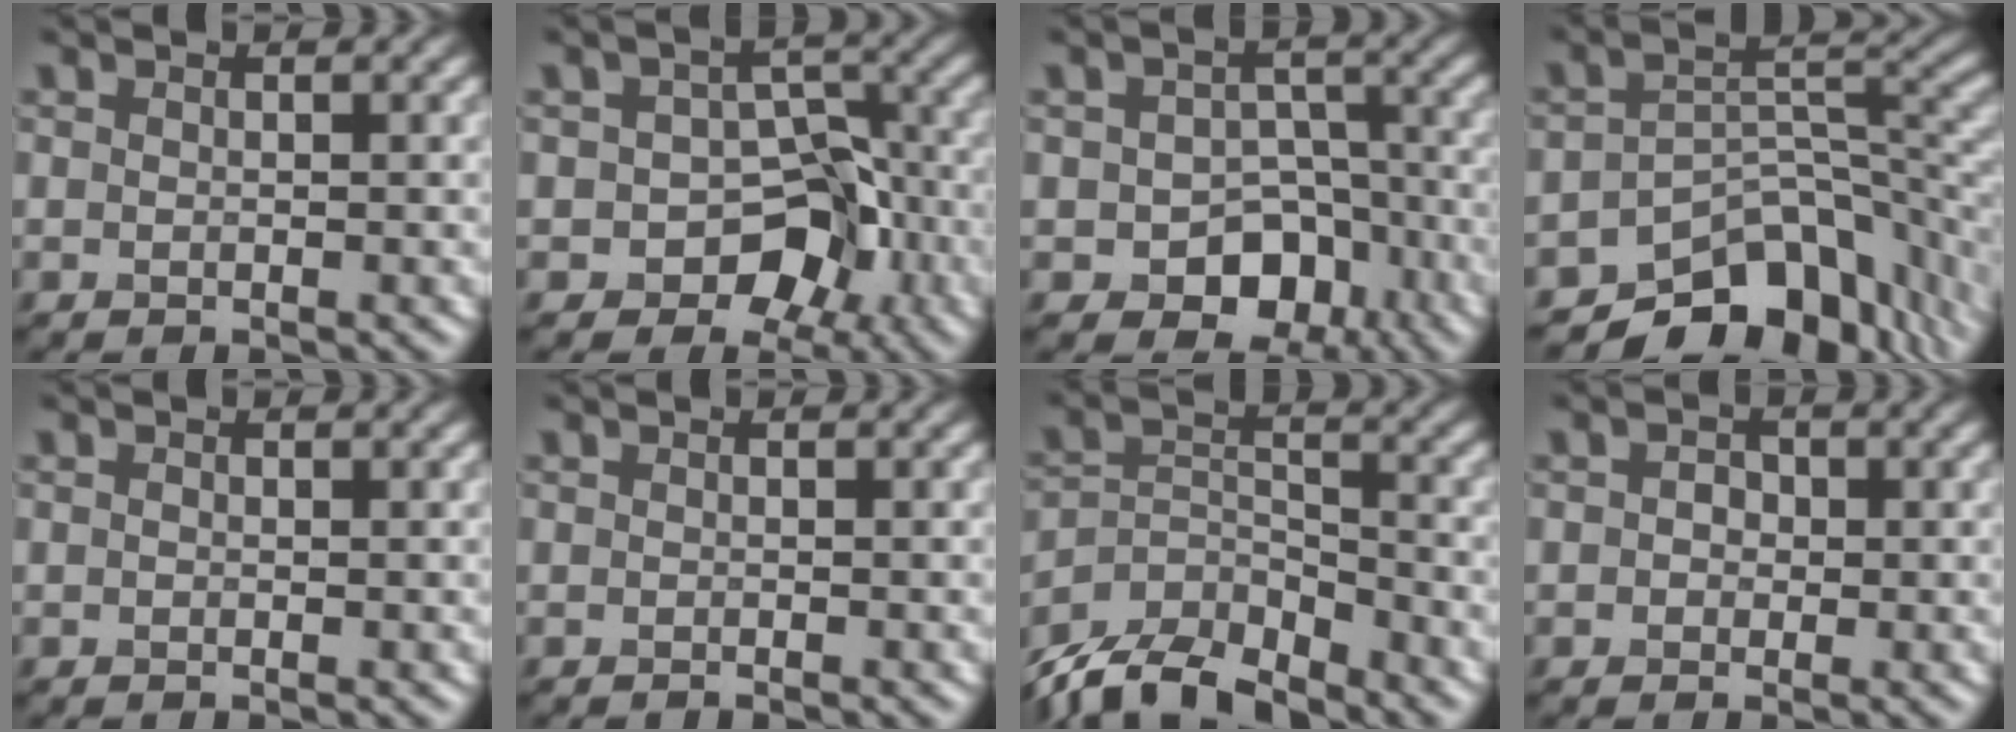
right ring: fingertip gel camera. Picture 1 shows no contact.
{"total": 6.3, "force": [-2.8, 4.4, 3.4], "torque": [-0.030, 0.015, -0.044]}
{"total": 6.0, "force": [-2.5, 4.4, 3.2], "torque": [-0.035, -0.004, -0.033]}
{"total": 9.9, "force": [-7.0, 4.9, 4.9], "torque": [-0.061, -0.012, -0.119]}
{"total": 0.0}
{"total": 0.0}
{"total": 9.0, "force": [-7.9, 3.1, 3.0], "torque": [-0.061, -0.008, -0.146]}
{"total": 1.1, "force": [0.2, 1.0, 0.5], "torque": [-0.001, 0.001, -0.005]}